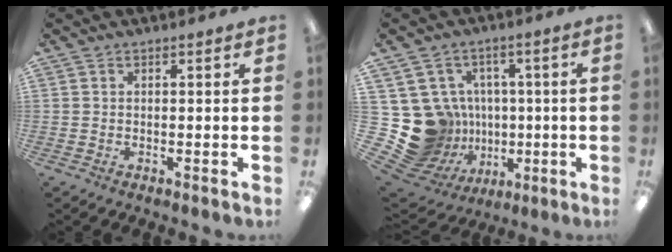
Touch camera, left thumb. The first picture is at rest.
{"total": 17.2, "force": [-0.9, 16.2, 5.7], "torque": [-0.149, -0.014, 0.032]}